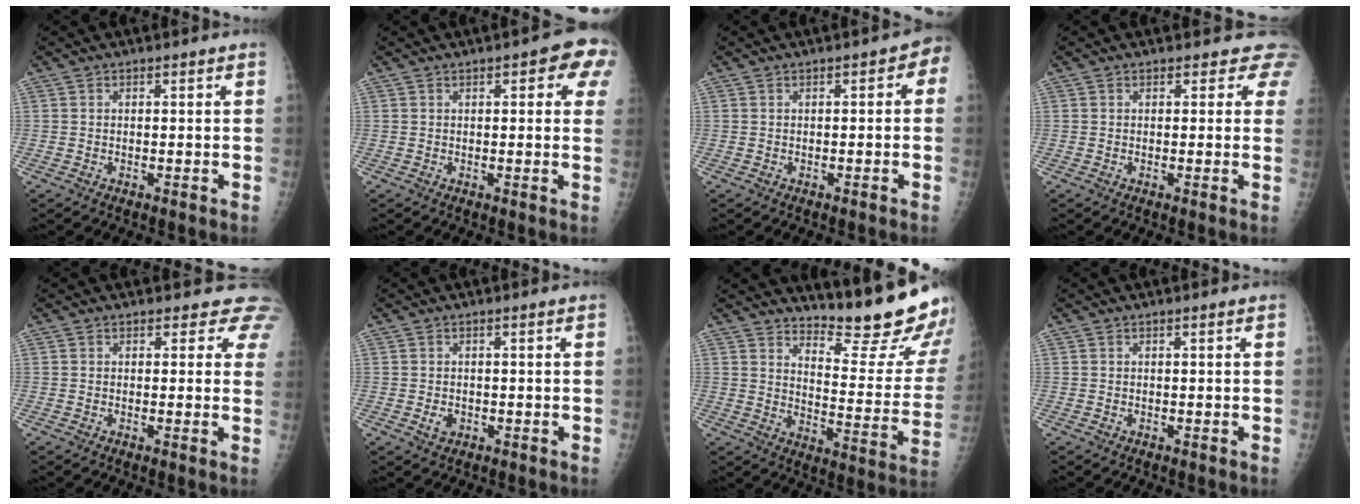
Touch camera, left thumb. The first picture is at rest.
{"total": 6.9, "force": [2.6, 2.5, 5.9], "torque": [-0.042, 0.000, 0.020]}
{"total": 2.8, "force": [-0.1, 1.6, 2.3], "torque": [-0.006, 0.012, -0.011]}
{"total": 3.3, "force": [2.8, 1.8, 0.0], "torque": [0.033, -0.014, 0.007]}
{"total": 4.4, "force": [3.8, 2.2, 0.2], "torque": [0.036, -0.017, 0.017]}
{"total": 1.6, "force": [-0.5, 1.2, 0.8], "torque": [-0.002, 0.003, -0.007]}
{"total": 19.1, "force": [16.9, 2.5, 8.5], "torque": [-0.087, -0.173, 0.226]}
{"total": 0.0}